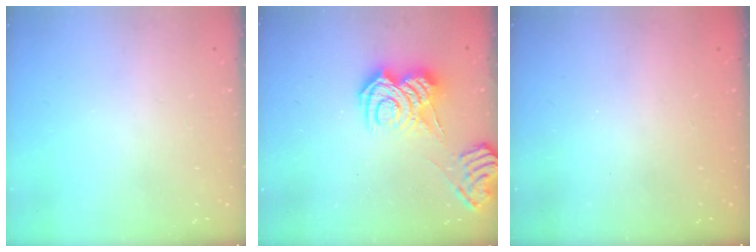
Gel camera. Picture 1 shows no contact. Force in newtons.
{"total": 12.0, "press": 12.0, "slide": 1.4}
{"total": 2.4, "press": 2.3, "slide": 0.8}